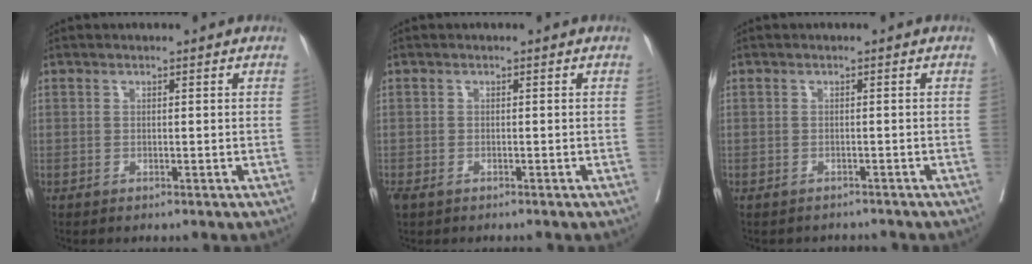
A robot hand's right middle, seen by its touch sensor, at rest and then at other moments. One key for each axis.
{"total": 2.4, "fx": -1.7, "fy": 1.1, "fz": 1.2, "tx": -0.025, "ty": -0.006, "tz": -0.027}
{"total": 2.7, "fx": -2.6, "fy": 0.8, "fz": 0.0, "tx": 0.003, "ty": -0.002, "tz": -0.035}